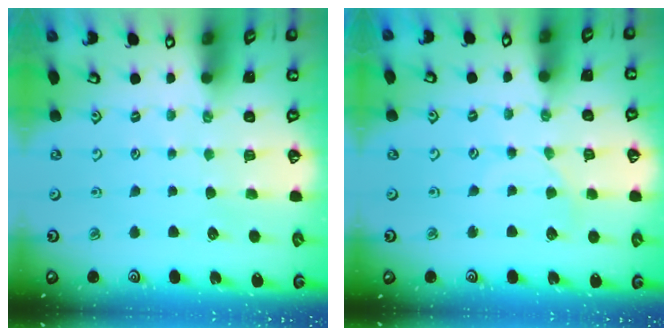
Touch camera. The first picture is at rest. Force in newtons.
{"total": 1.5, "press": 1.5, "slide": 0.4}